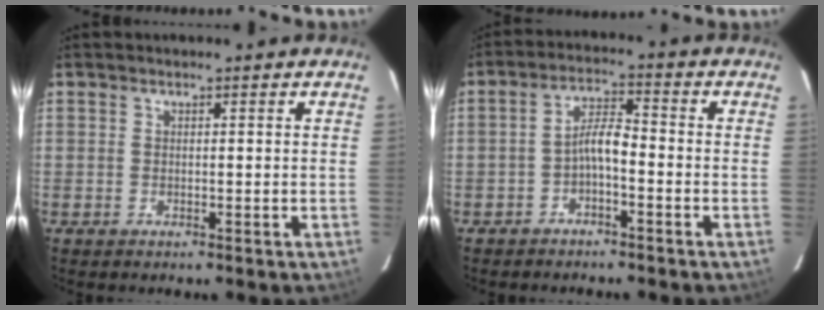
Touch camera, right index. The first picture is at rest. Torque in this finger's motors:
{"motor_torque": [0.53, -0.24, 0.41, 0.09]}